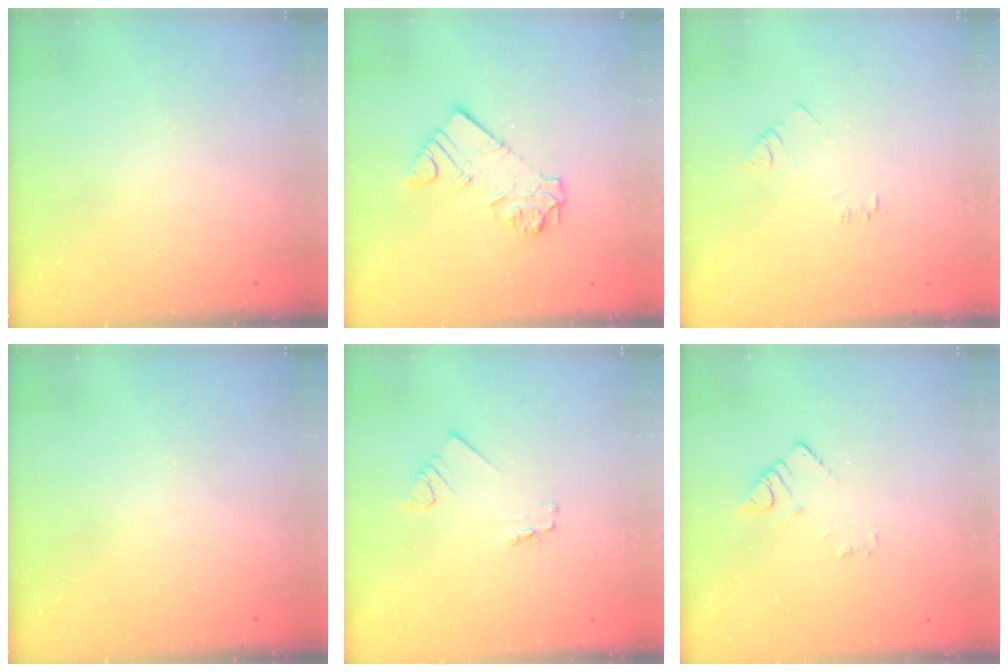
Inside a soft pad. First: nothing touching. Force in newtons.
{"total": 10.0, "press": 10.0, "slide": 0.9}
{"total": 3.9, "press": 3.9, "slide": 0.5}
{"total": 0.0}
{"total": 1.8, "press": 1.7, "slide": 0.2}
{"total": 2.9, "press": 2.9, "slide": 0.3}